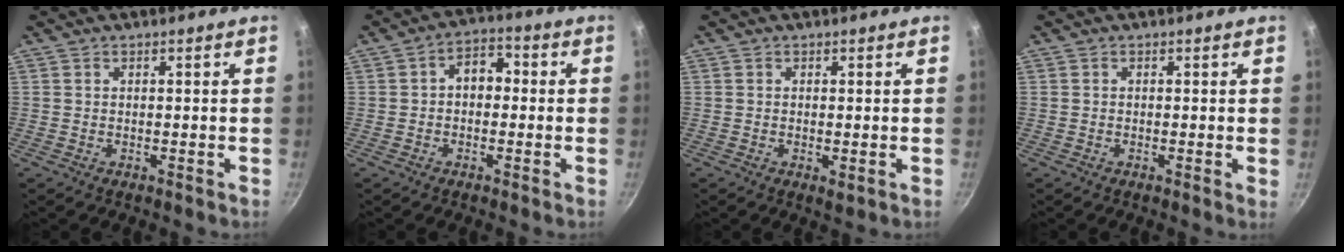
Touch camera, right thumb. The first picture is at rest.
{"total": 5.6, "force": [0.1, 3.9, 3.9], "torque": [-0.029, 0.018, -0.012]}
{"total": 1.3, "force": [-0.2, 0.5, 1.2], "torque": [-0.022, -0.006, -0.003]}
{"total": 0.6, "force": [-0.1, 0.0, 0.6], "torque": [-0.008, -0.002, -0.006]}